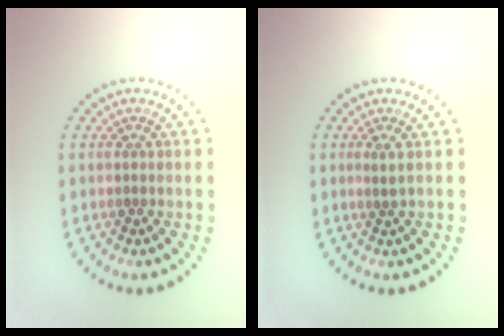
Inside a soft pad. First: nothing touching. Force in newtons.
{"total": 0.7, "press": 0.3, "slide": 0.6}